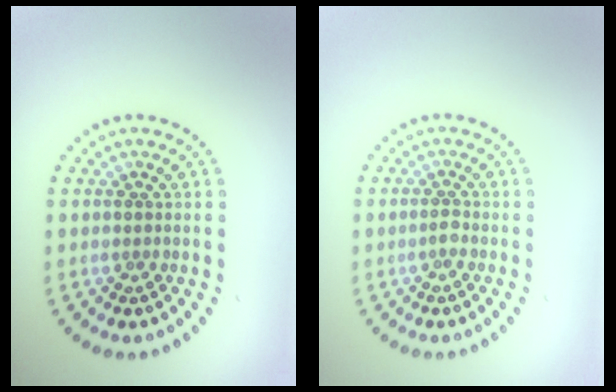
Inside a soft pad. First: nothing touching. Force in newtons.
{"total": 0.9, "press": 0.7, "slide": 0.6}